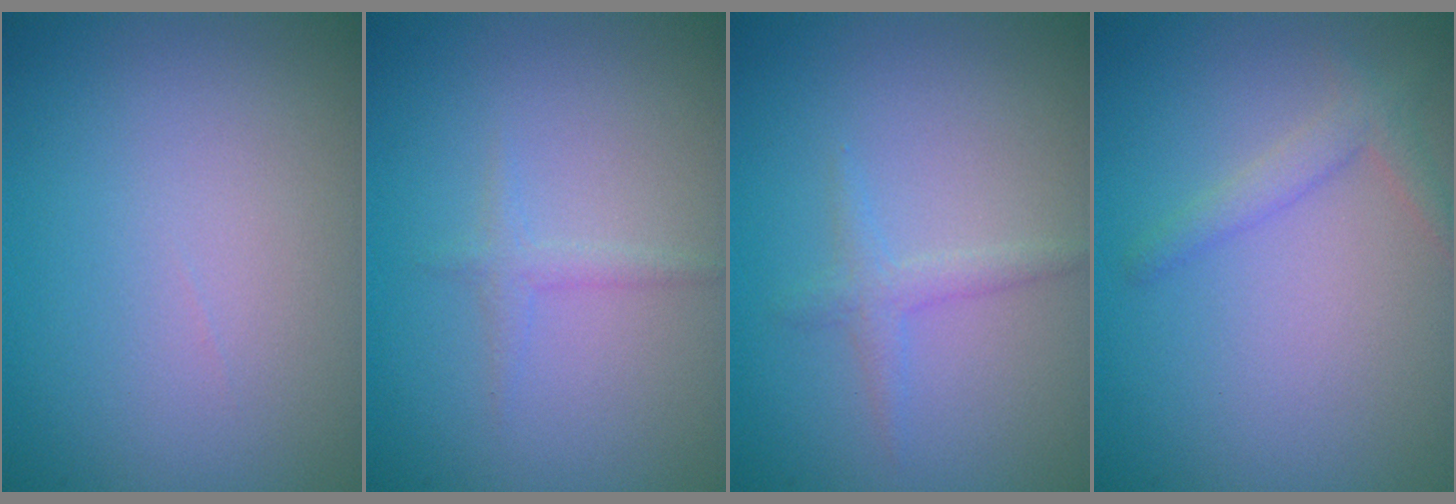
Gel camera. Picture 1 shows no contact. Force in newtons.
{"total": 1.0, "press": 1.0, "slide": 0.1}
{"total": 1.3, "press": 1.3, "slide": 0.1}
{"total": 1.8, "press": 1.7, "slide": 0.1}